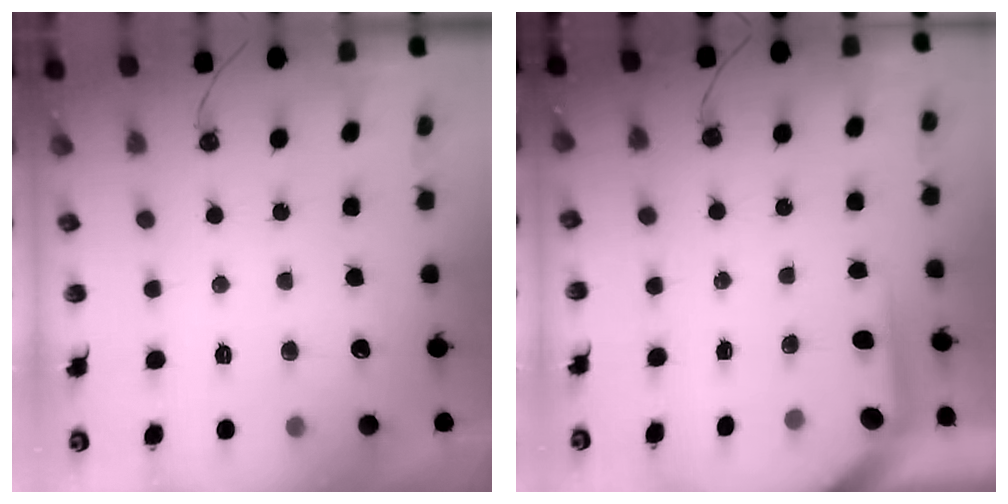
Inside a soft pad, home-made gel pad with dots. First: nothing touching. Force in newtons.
{"total": 3.6, "press": 3.6, "slide": 0.3}